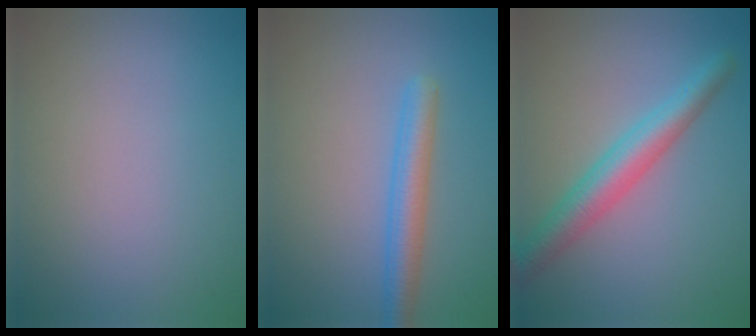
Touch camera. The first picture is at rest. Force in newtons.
{"total": 3.2, "press": 3.2, "slide": 0.1}
{"total": 4.5, "press": 4.5, "slide": 0.1}